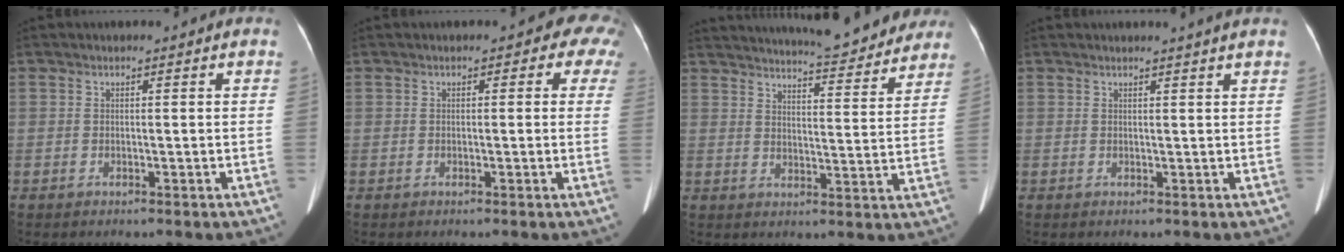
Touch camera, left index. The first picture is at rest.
{"total": 4.4, "force": [1.8, 2.7, 3.0], "torque": [-0.010, 0.012, 0.007]}
{"total": 19.5, "force": [17.9, 2.9, 7.1], "torque": [-0.103, -0.012, 0.224]}
{"total": 2.5, "force": [2.3, -0.7, 0.9], "torque": [-0.017, -0.001, 0.026]}